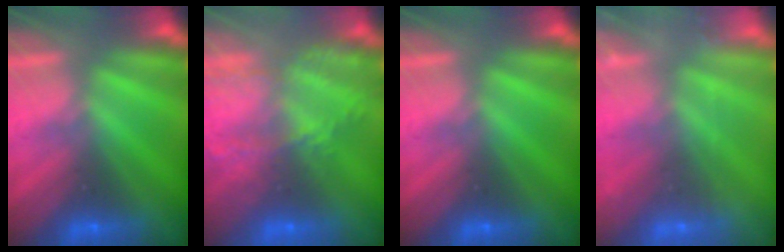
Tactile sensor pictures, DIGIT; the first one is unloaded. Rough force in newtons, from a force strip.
{"total": 5.9}
{"total": 0.0}
{"total": 2.2}